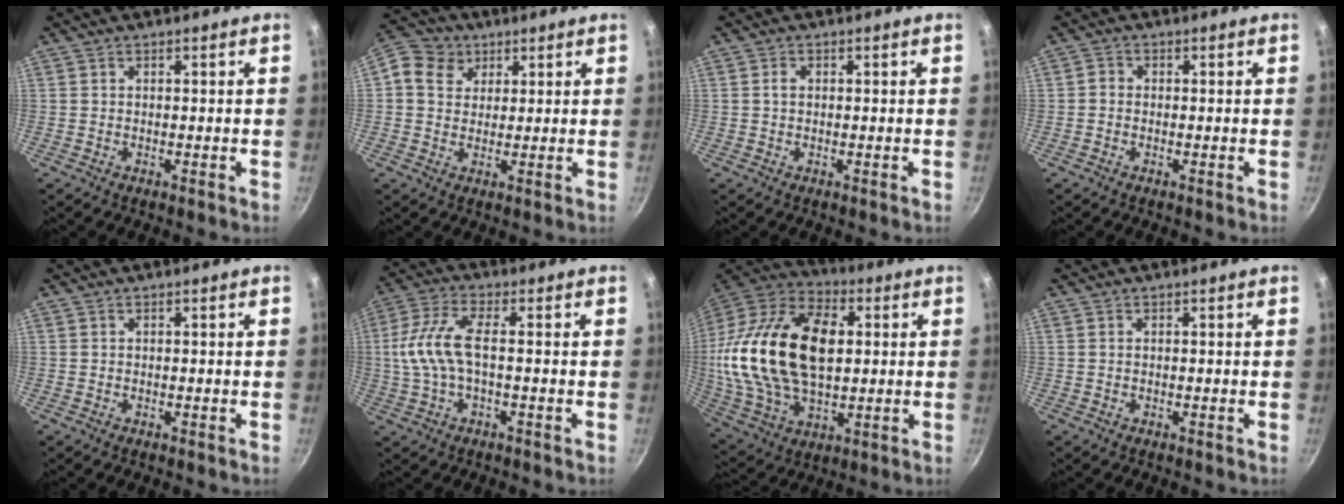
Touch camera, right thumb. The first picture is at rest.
{"total": 8.0, "force": [3.1, 6.8, 2.9], "torque": [-0.031, 0.003, 0.040]}
{"total": 1.2, "force": [0.1, 0.9, 0.8], "torque": [-0.015, 0.004, 0.002]}
{"total": 1.3, "force": [-0.4, 1.1, 0.5], "torque": [-0.008, 0.007, -0.011]}
{"total": 0.0}
{"total": 9.5, "force": [-0.4, 4.0, 8.6], "torque": [-0.195, 0.019, -0.017]}
{"total": 28.4, "force": [3.2, 17.2, 22.3], "torque": [-0.416, 0.014, 0.052]}
{"total": 0.0}